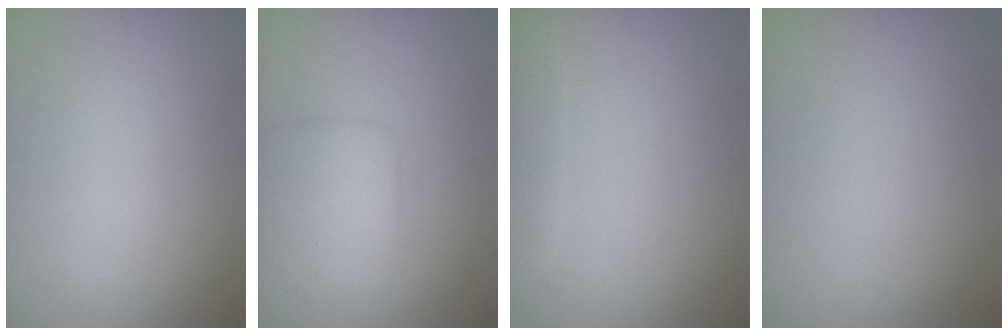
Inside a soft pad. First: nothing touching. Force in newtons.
{"total": 3.5, "press": 3.5, "slide": 0.1}
{"total": 2.1, "press": 2.1, "slide": 0.1}
{"total": 0.0}